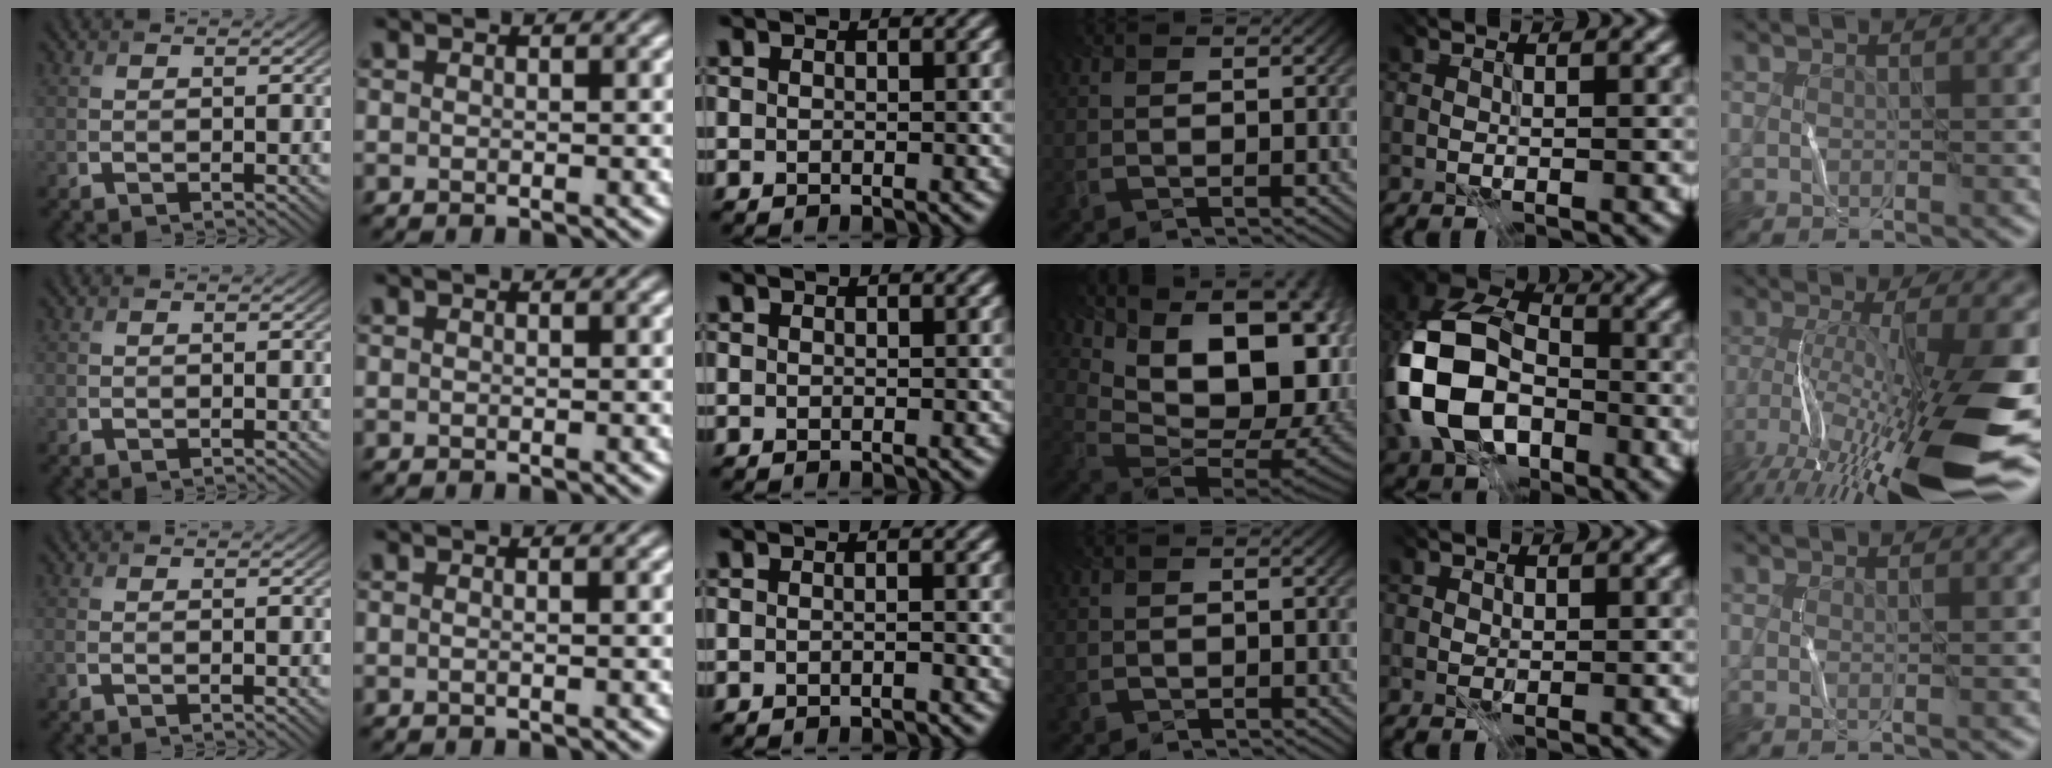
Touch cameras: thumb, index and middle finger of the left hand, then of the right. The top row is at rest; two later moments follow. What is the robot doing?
{"motion": "wrap", "object": "wrapping paper"}